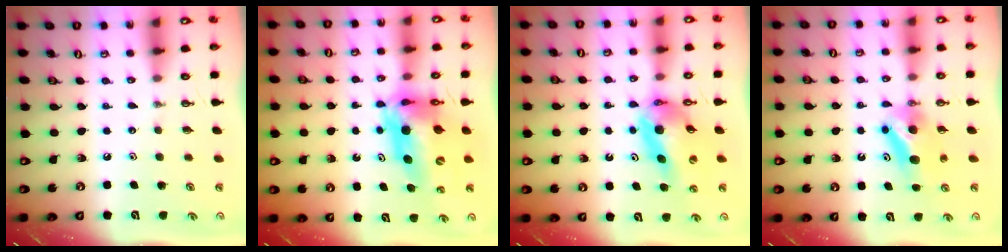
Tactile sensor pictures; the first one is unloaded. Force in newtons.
{"total": 14.3, "press": 14.3, "slide": 1.2}
{"total": 11.7, "press": 11.6, "slide": 1.4}
{"total": 7.3, "press": 6.8, "slide": 2.5}